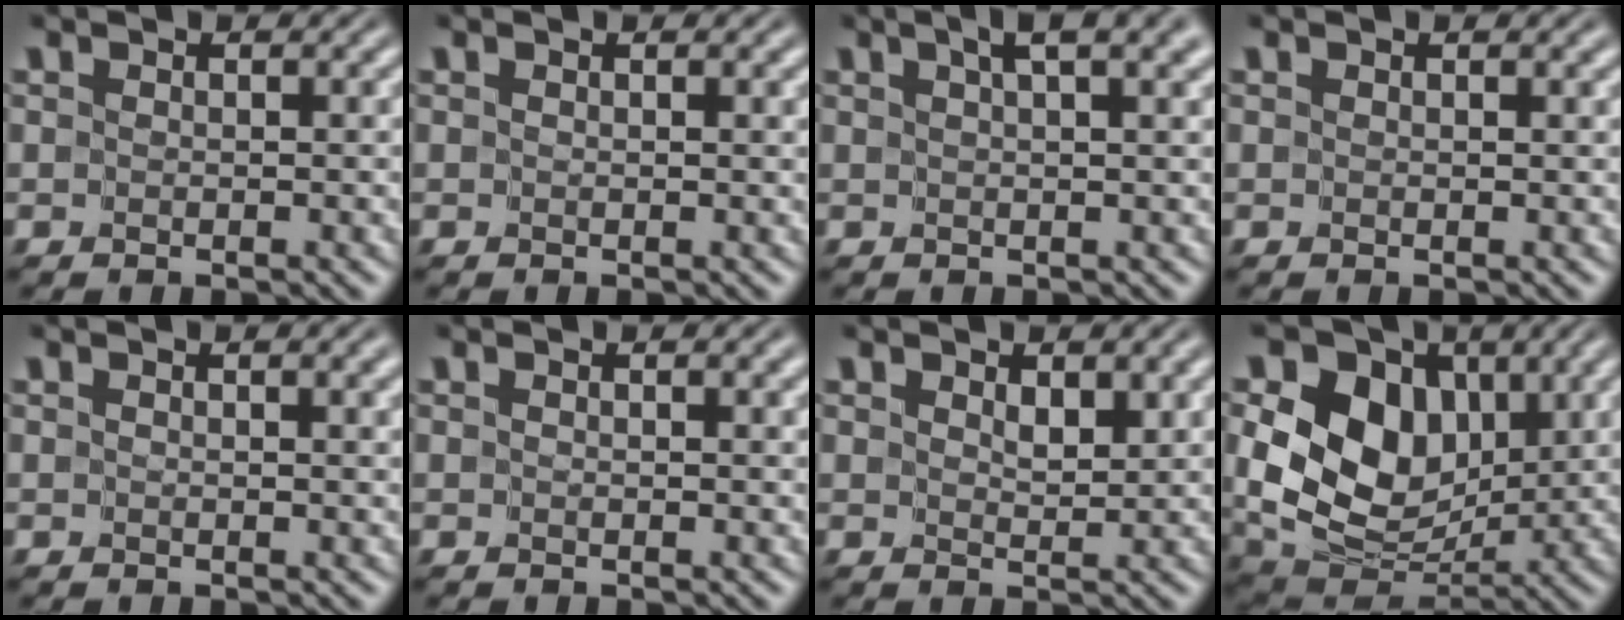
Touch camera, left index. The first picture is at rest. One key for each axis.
{"total": 0.8, "fx": 0.5, "fy": 0.0, "fz": 0.7, "tx": -0.006, "ty": -0.002, "tz": 0.008}
{"total": 4.8, "fx": 3.1, "fy": 1.3, "fz": 3.5, "tx": -0.038, "ty": 0.013, "tz": 0.032}
{"total": 1.1, "fx": 0.8, "fy": 0.3, "fz": 0.7, "tx": -0.006, "ty": -0.004, "tz": 0.010}
{"total": 2.7, "fx": 1.3, "fy": 0.8, "fz": 2.2, "tx": -0.021, "ty": 0.002, "tz": 0.010}
{"total": 1.8, "fx": 1.0, "fy": 0.4, "fz": 1.5, "tx": -0.015, "ty": -0.001, "tz": 0.011}
{"total": 1.7, "fx": 1.1, "fy": 0.7, "fz": 1.2, "tx": -0.017, "ty": -0.006, "tz": 0.024}
{"total": 10.8, "fx": 2.1, "fy": 8.0, "fz": 7.0, "tx": -0.139, "ty": -0.010, "tz": 0.036}